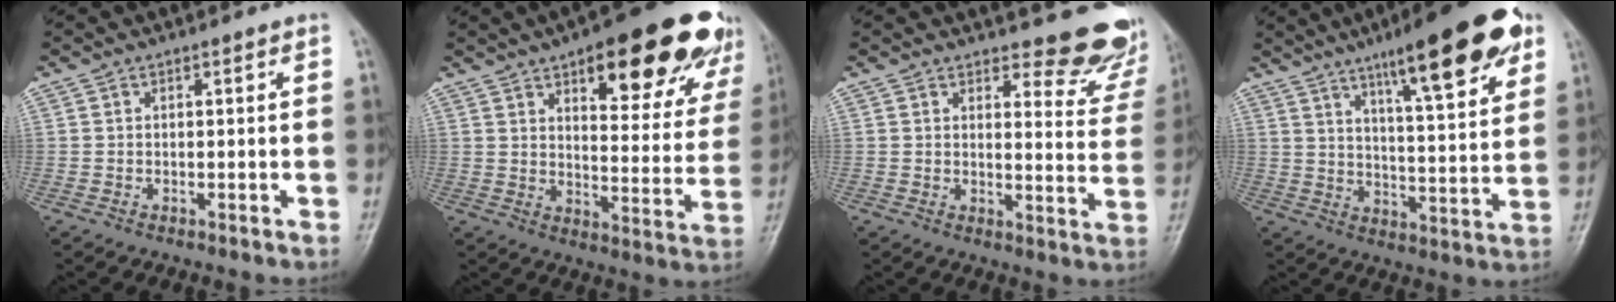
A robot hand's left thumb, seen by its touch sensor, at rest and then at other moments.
{"total": 24.2, "force": [14.5, 8.6, 17.3], "torque": [-0.177, -0.050, 0.193]}
{"total": 11.3, "force": [10.2, 3.7, 3.2], "torque": [0.002, -0.088, 0.101]}
{"total": 20.2, "force": [11.7, 4.5, 15.8], "torque": [-0.201, -0.037, 0.176]}